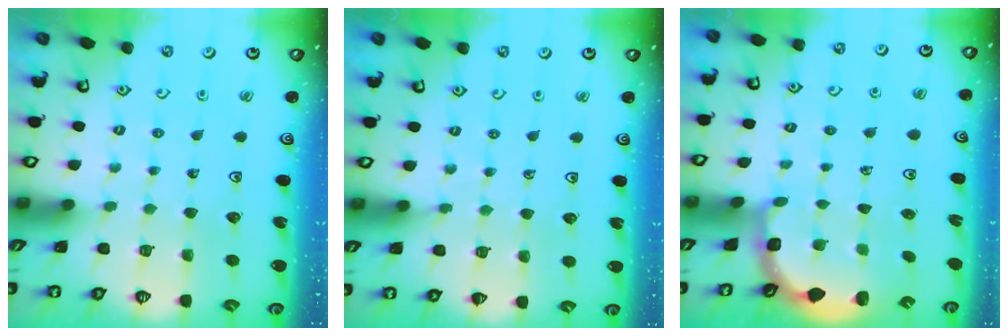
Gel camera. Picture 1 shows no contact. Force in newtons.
{"total": 1.9, "press": 1.9, "slide": 0.3}
{"total": 2.8, "press": 2.4, "slide": 1.4}